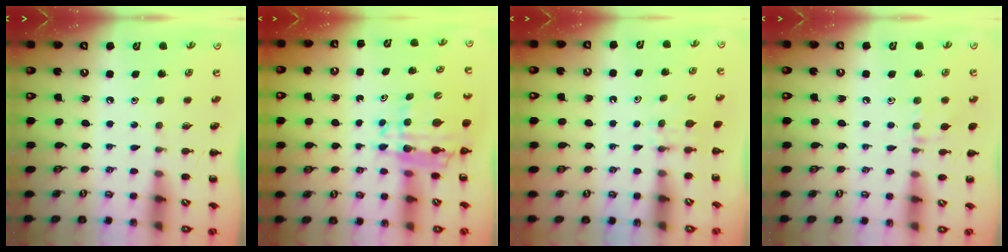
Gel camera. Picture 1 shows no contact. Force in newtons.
{"total": 9.3, "press": 8.8, "slide": 3.0}
{"total": 4.1, "press": 3.9, "slide": 1.3}
{"total": 7.0, "press": 6.7, "slide": 1.9}